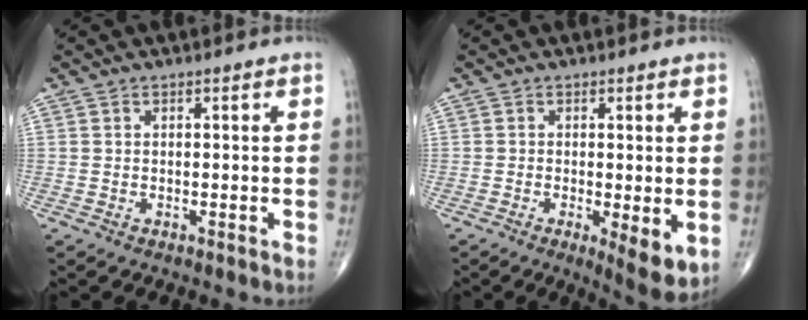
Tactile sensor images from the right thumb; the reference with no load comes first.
{"total": 6.5, "force": [-1.3, 1.9, 6.0], "torque": [-0.092, -0.021, -0.019]}